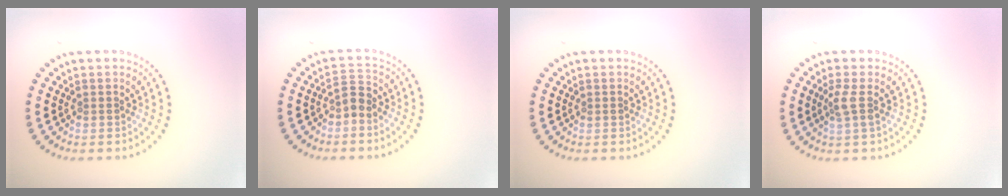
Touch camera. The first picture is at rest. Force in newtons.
{"total": 1.8, "press": 1.5, "slide": 1.1}
{"total": 0.6, "press": 0.6, "slide": 0.1}
{"total": 1.8, "press": 1.4, "slide": 1.1}